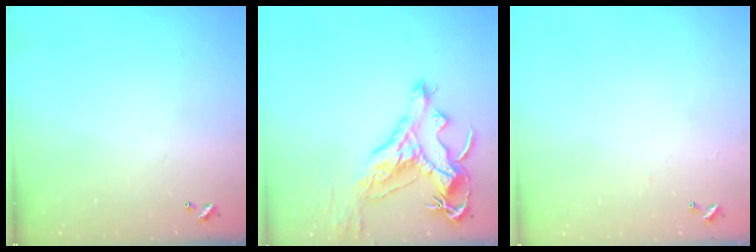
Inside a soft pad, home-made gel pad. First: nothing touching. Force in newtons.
{"total": 5.6, "press": 5.5, "slide": 1.4}
{"total": 2.2, "press": 2.2, "slide": 0.4}